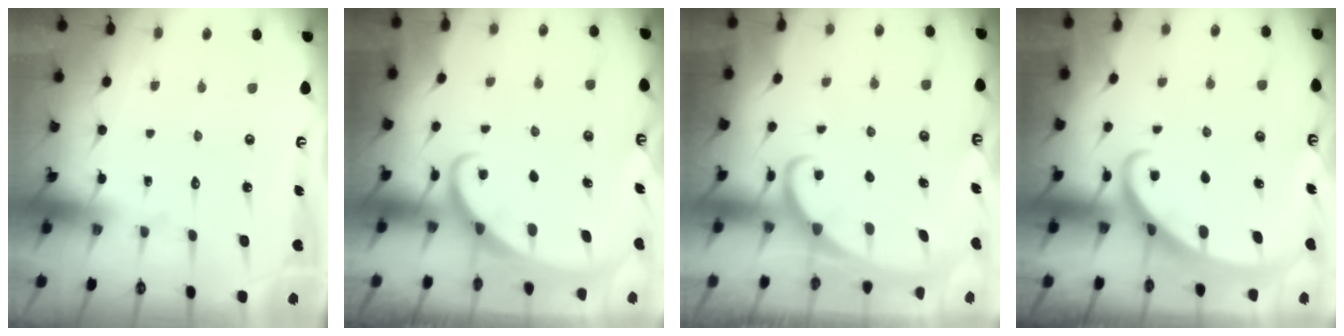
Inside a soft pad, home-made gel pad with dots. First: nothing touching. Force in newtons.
{"total": 2.0, "press": 2.0, "slide": 0.0}
{"total": 2.5, "press": 2.5, "slide": 0.3}
{"total": 2.6, "press": 2.6, "slide": 0.3}